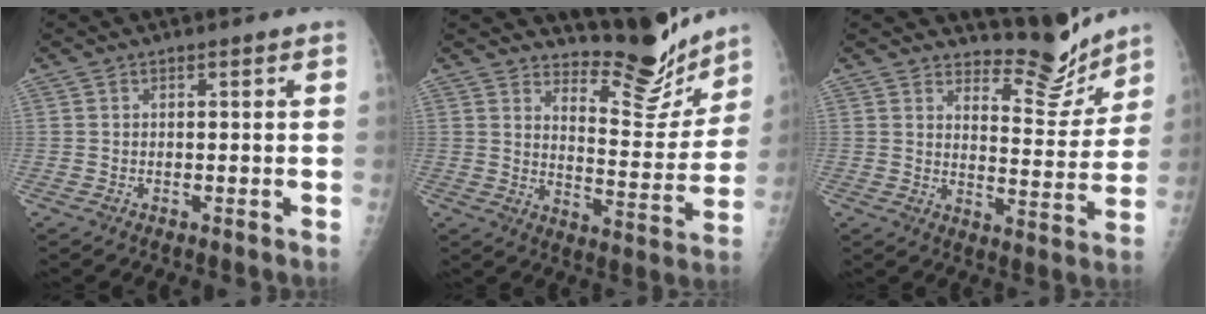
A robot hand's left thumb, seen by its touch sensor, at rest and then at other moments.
{"total": 12.2, "force": [11.4, 3.2, 3.2], "torque": [-0.020, -0.105, 0.169]}
{"total": 9.1, "force": [8.6, 2.6, 1.6], "torque": [0.005, -0.086, 0.128]}